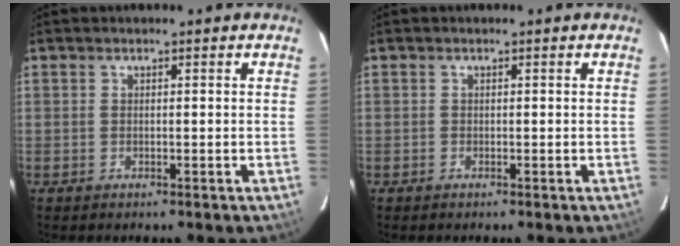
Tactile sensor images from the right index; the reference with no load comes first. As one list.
[{"total": 0.0}]